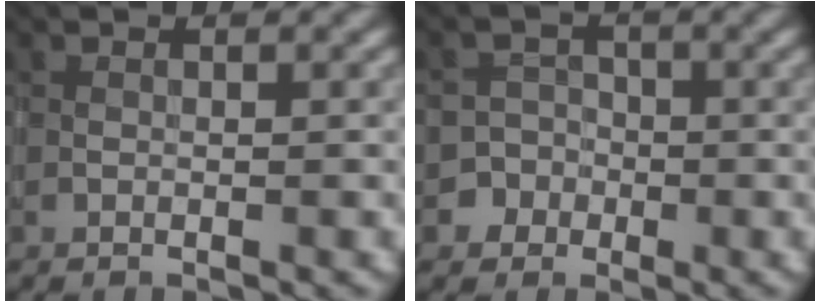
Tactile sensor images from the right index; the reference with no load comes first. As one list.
[{"total": 4.2, "force": [-2.3, 3.5, -0.2], "torque": [0.036, -0.006, -0.049]}]